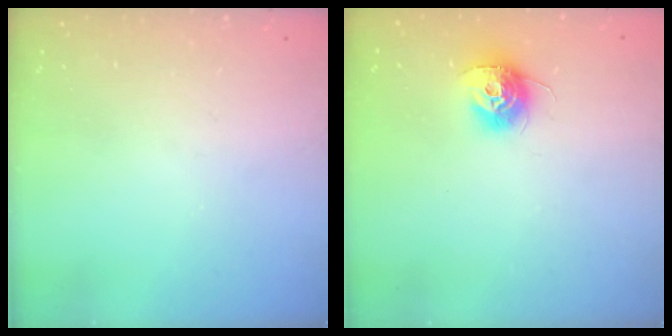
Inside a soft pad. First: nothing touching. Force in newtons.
{"total": 10.2, "press": 10.2, "slide": 0.4}